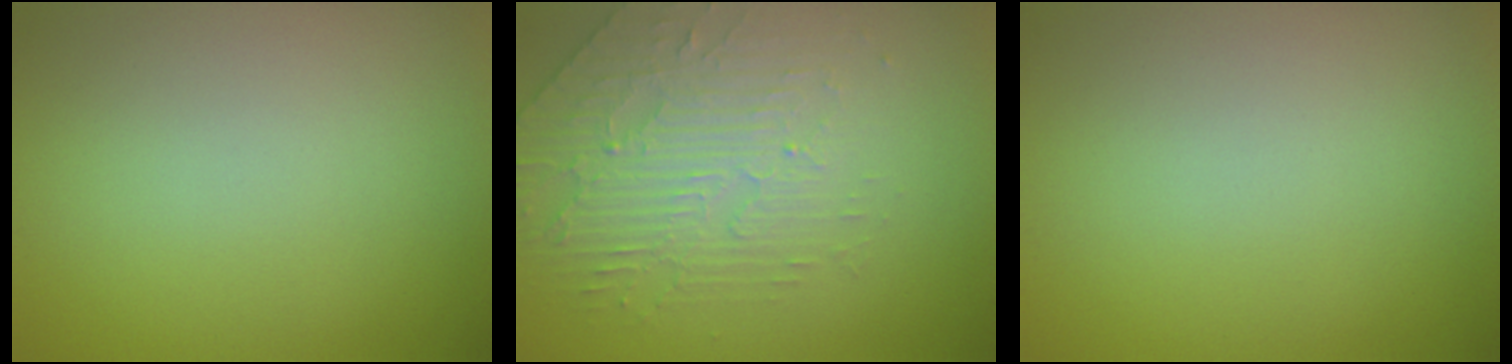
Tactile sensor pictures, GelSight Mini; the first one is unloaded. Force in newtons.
{"total": 4.6, "press": 3.3, "slide": 3.1}
{"total": 0.0}